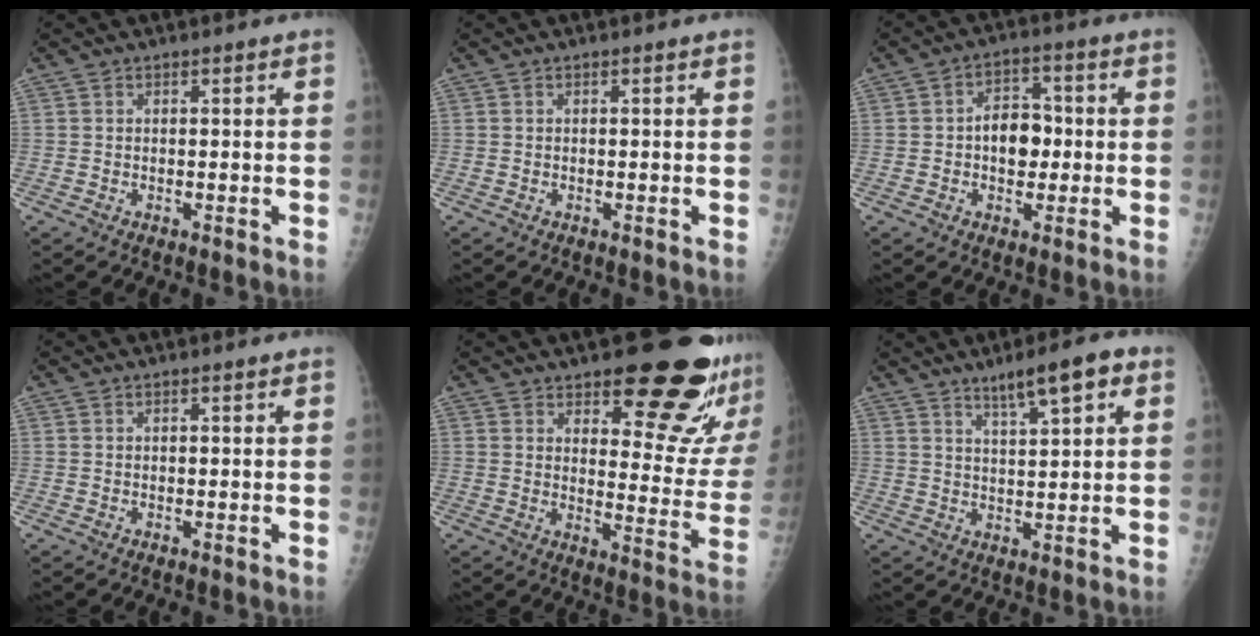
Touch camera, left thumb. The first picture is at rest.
{"total": 0.0}
{"total": 7.4, "force": [-0.3, 5.3, 5.1], "torque": [-0.046, 0.016, -0.011]}
{"total": 0.0}
{"total": 19.7, "force": [14.4, 6.4, 11.9], "torque": [-0.109, -0.111, 0.184]}
{"total": 7.9, "force": [4.5, 1.7, 6.2], "torque": [-0.092, -0.013, 0.073]}